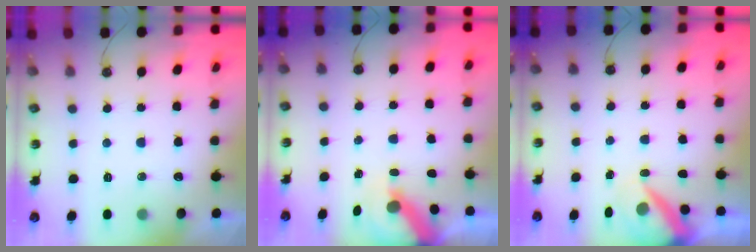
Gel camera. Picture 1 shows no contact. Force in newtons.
{"total": 5.7, "press": 5.6, "slide": 0.4}
{"total": 6.2, "press": 6.1, "slide": 0.9}